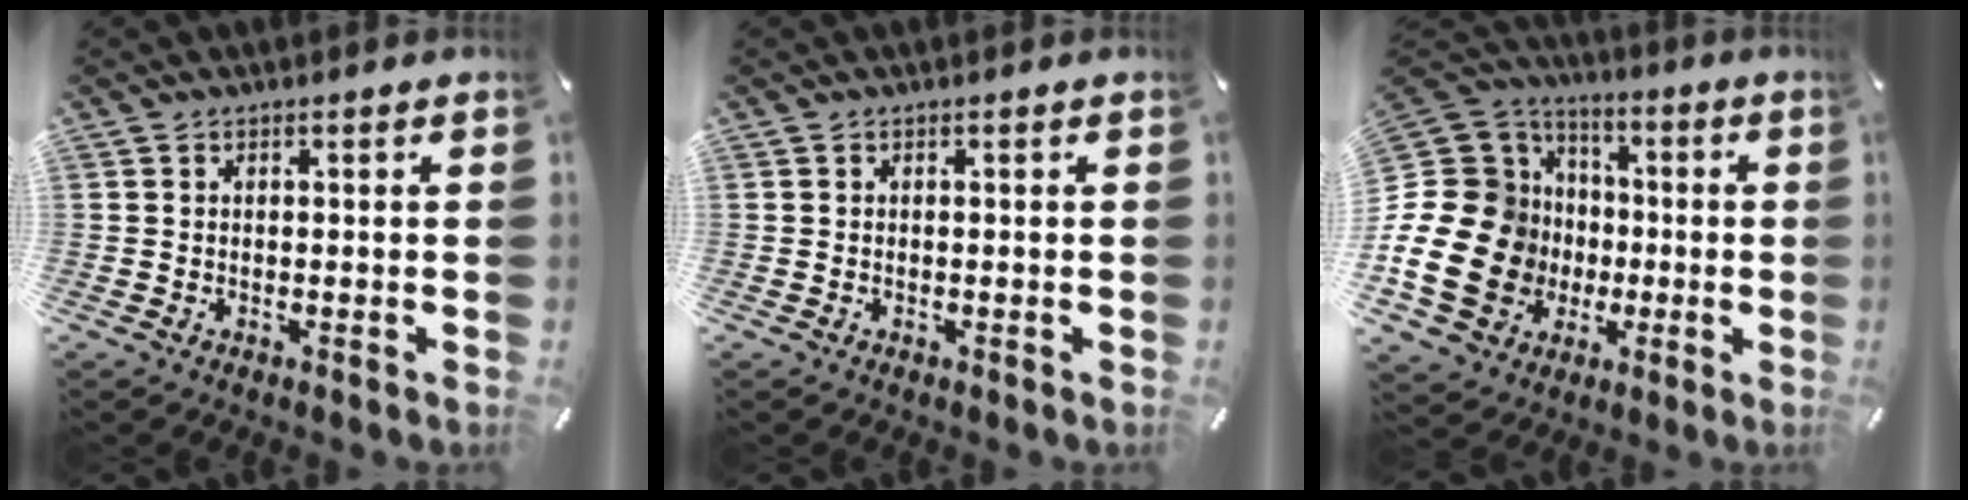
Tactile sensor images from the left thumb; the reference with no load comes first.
{"total": 0.0}
{"total": 23.9, "force": [-4.4, 20.5, 11.5], "torque": [-0.246, 0.016, -0.043]}